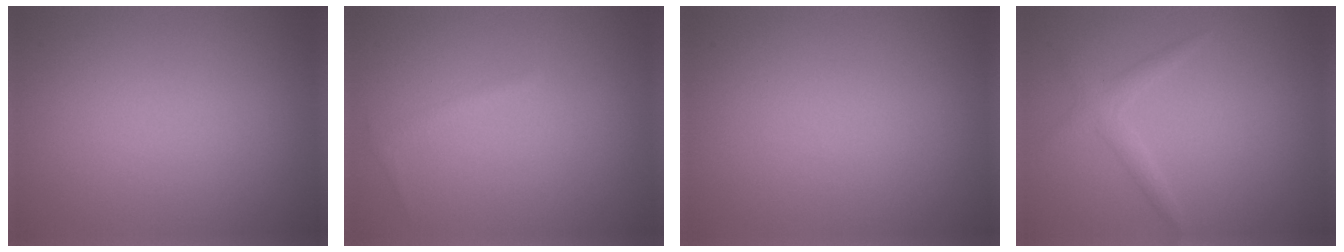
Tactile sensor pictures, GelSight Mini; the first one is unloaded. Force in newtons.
{"total": 0.6, "press": 0.6, "slide": 0.1}
{"total": 0.0}
{"total": 1.5, "press": 1.5, "slide": 0.1}